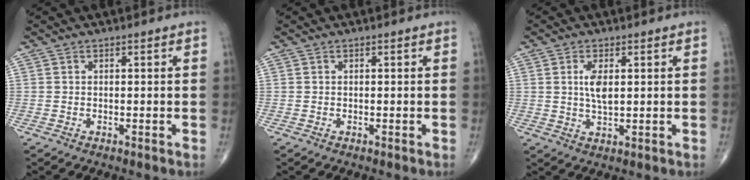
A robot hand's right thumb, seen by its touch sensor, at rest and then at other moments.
{"total": 0.0}
{"total": 4.4, "force": [1.0, 1.9, 3.9], "torque": [-0.073, -0.009, 0.021]}